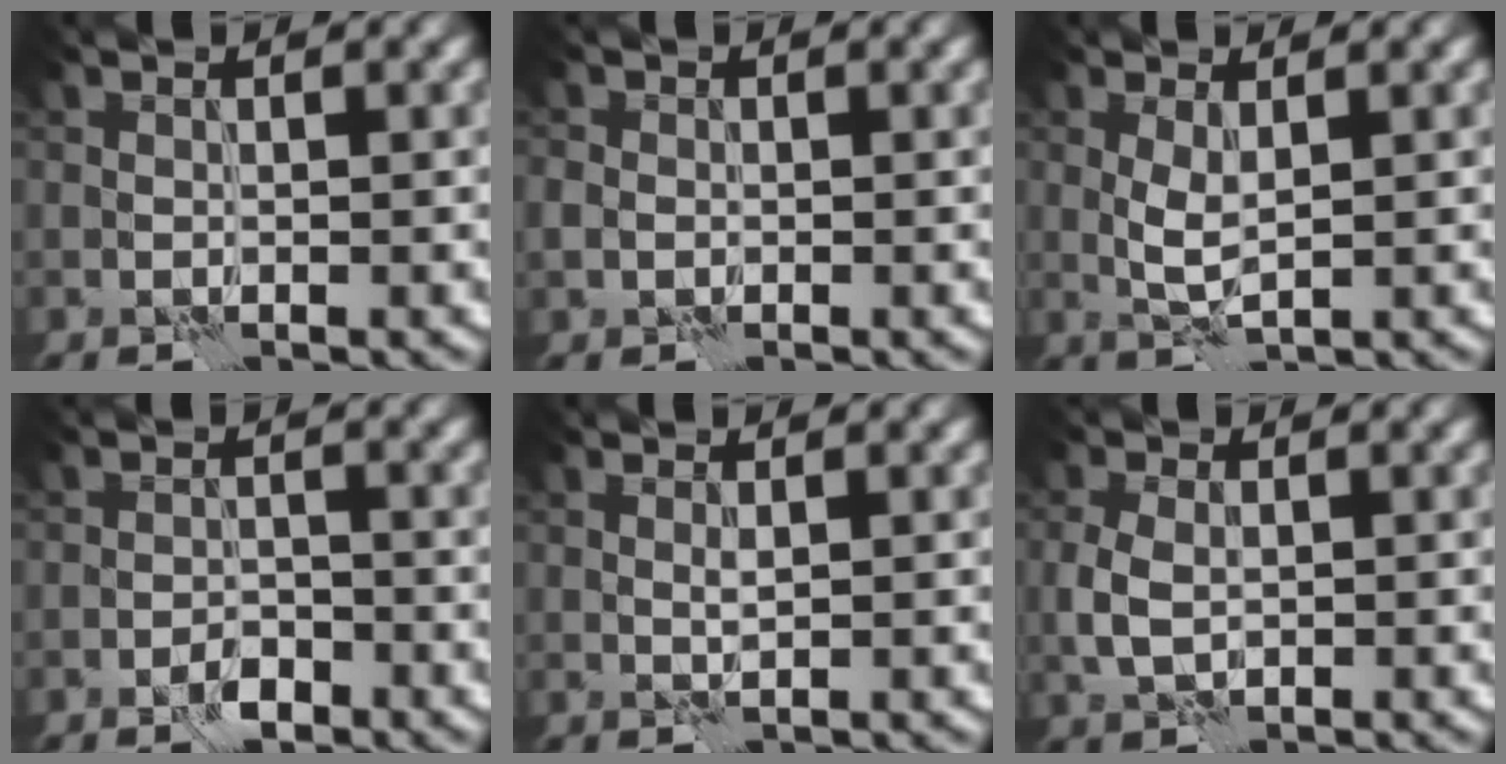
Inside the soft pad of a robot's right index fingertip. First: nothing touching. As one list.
[{"total": 1.2, "force": [-0.3, 1.0, 0.5], "torque": [-0.010, -0.002, -0.010]}, {"total": 2.1, "force": [0.6, 0.6, 2.0], "torque": [-0.048, 0.000, 0.012]}, {"total": 1.7, "force": [-1.2, 0.8, 1.0], "torque": [-0.014, 0.003, -0.023]}, {"total": 0.8, "force": [0.2, 0.0, 0.7], "torque": [-0.017, 0.001, 0.003]}, {"total": 2.8, "force": [-0.2, 1.8, 2.1], "torque": [-0.056, 0.000, -0.004]}]